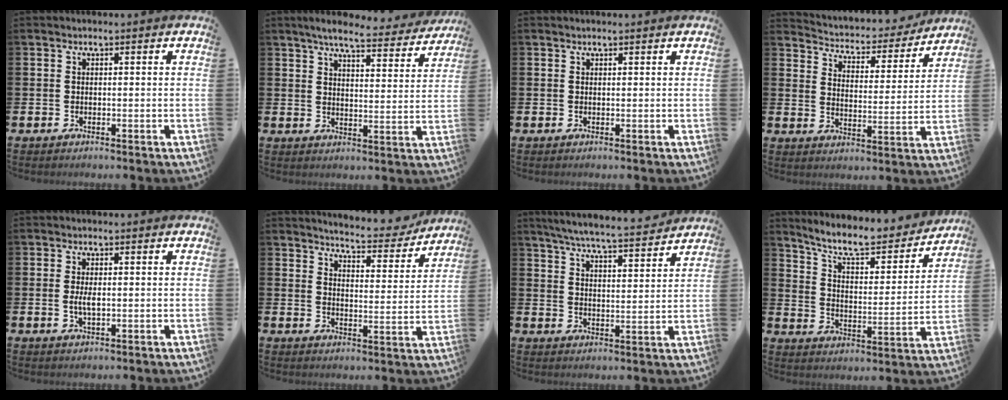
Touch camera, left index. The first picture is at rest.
{"total": 6.4, "force": [5.9, 0.7, 2.4], "torque": [-0.057, -0.032, 0.098]}
{"total": 0.0}
{"total": 3.7, "force": [3.5, 1.3, 0.4], "torque": [-0.040, -0.034, 0.052]}
{"total": 2.3, "force": [0.0, 0.9, 2.1], "torque": [-0.036, 0.001, -0.002]}
{"total": 5.4, "force": [5.3, 0.6, 0.8], "torque": [-0.030, -0.045, 0.089]}
{"total": 6.1, "force": [5.8, 0.1, 1.9], "torque": [-0.056, -0.044, 0.098]}
{"total": 9.0, "force": [8.1, 1.9, 3.4], "torque": [-0.091, -0.060, 0.138]}